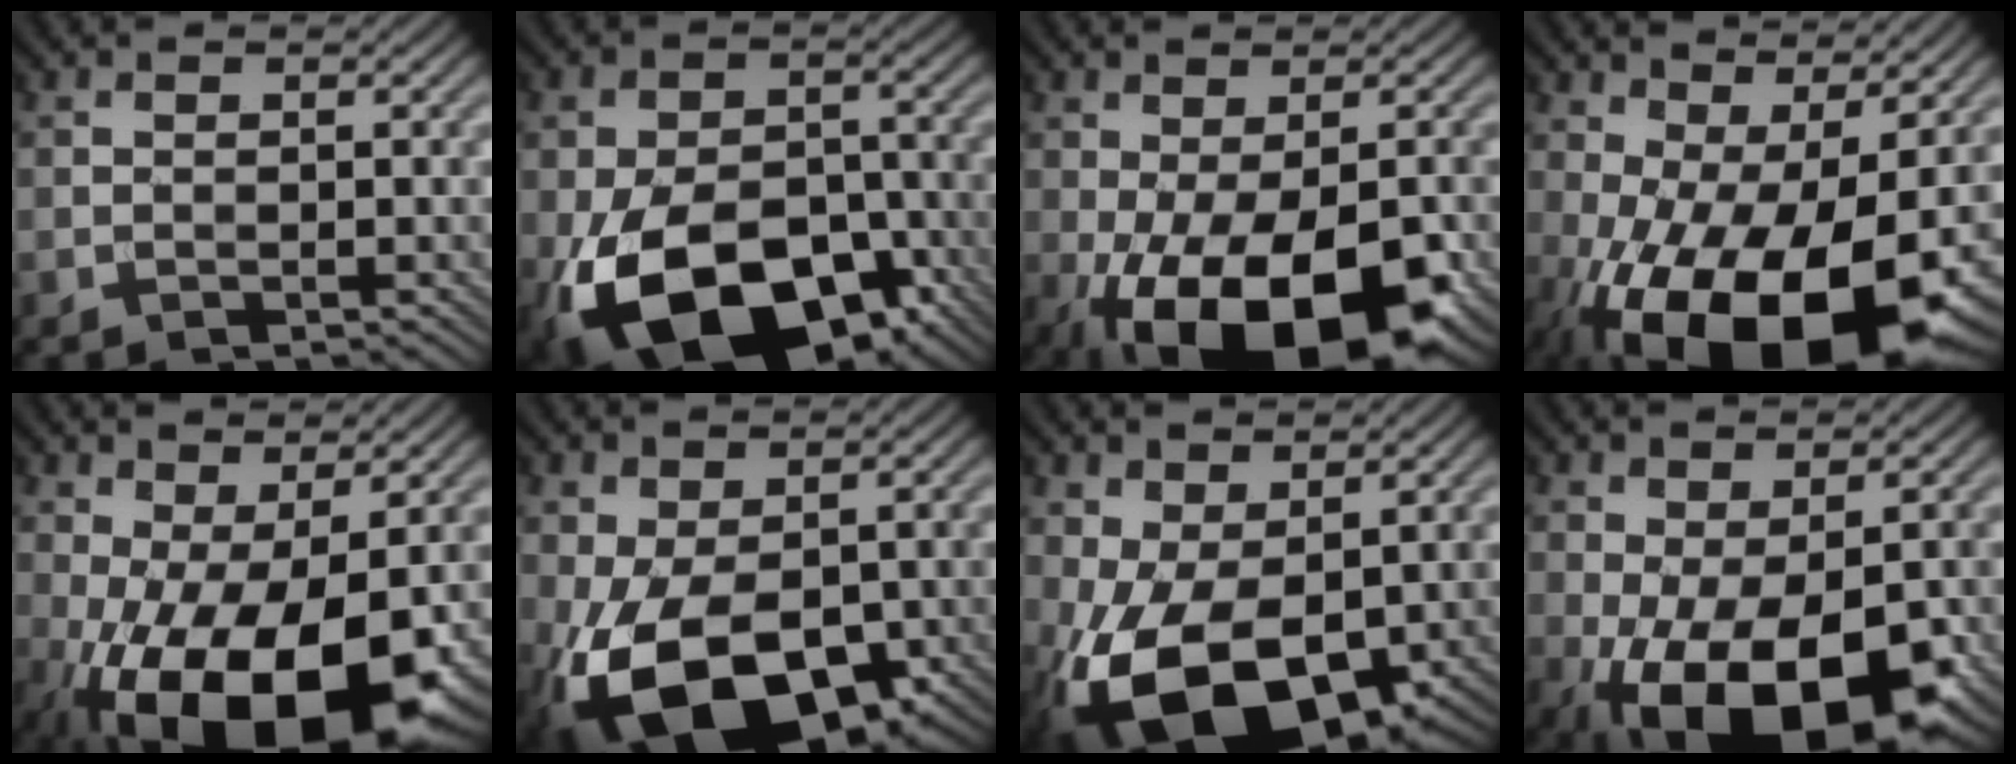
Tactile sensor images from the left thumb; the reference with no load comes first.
{"total": 17.4, "force": [-7.7, 10.8, 11.3], "torque": [-0.215, -0.036, -0.131]}
{"total": 15.5, "force": [-6.8, 7.4, 11.8], "torque": [-0.213, -0.038, -0.089]}
{"total": 20.4, "force": [-6.4, 9.7, 16.7], "torque": [-0.291, -0.028, -0.089]}
{"total": 18.6, "force": [-6.4, 8.9, 15.1], "torque": [-0.275, -0.029, -0.079]}
{"total": 13.9, "force": [-4.3, 8.4, 10.2], "torque": [-0.212, -0.034, -0.058]}
{"total": 14.9, "force": [-2.9, 9.0, 11.5], "torque": [-0.240, -0.026, -0.039]}
{"total": 14.1, "force": [-5.3, 7.1, 10.9], "torque": [-0.203, -0.035, -0.074]}